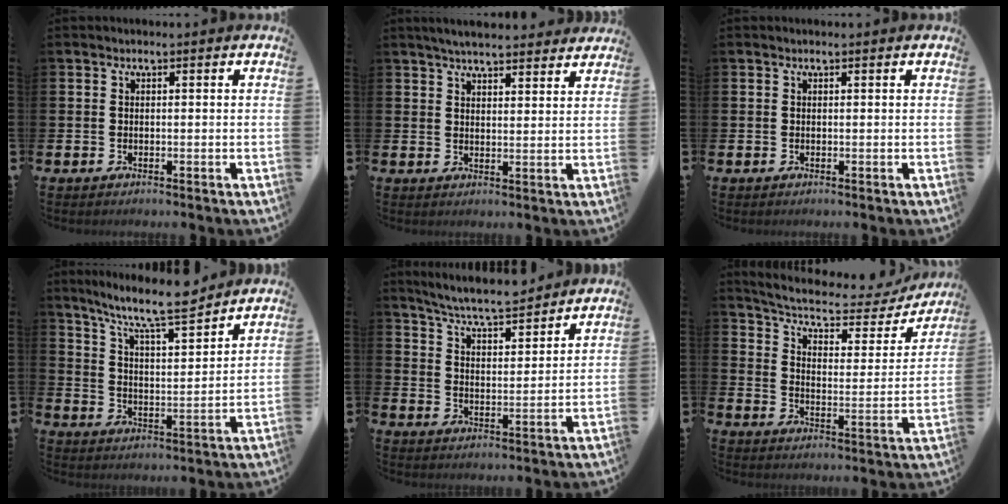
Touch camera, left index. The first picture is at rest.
{"total": 4.6, "force": [4.5, 0.6, 1.1], "torque": [-0.032, -0.017, 0.081]}
{"total": 0.0}
{"total": 9.6, "force": [8.7, 1.0, 3.9], "torque": [-0.102, -0.054, 0.152]}
{"total": 6.8, "force": [6.5, 0.4, 2.0], "torque": [-0.065, -0.040, 0.115]}
{"total": 6.2, "force": [5.3, 1.9, 2.7], "torque": [-0.077, -0.038, 0.082]}